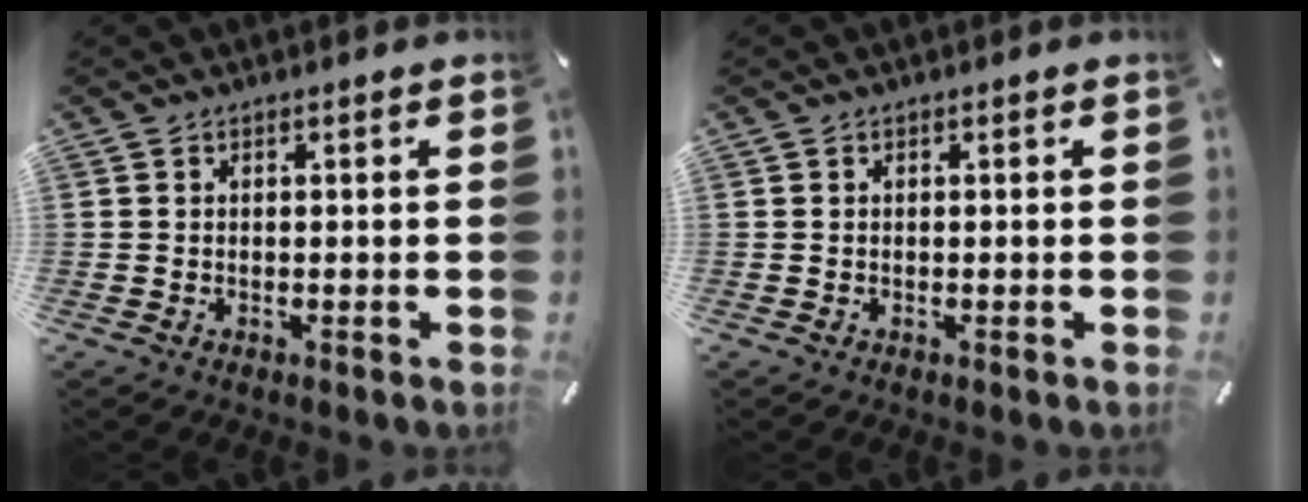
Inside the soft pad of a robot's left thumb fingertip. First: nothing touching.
{"total": 0.0}